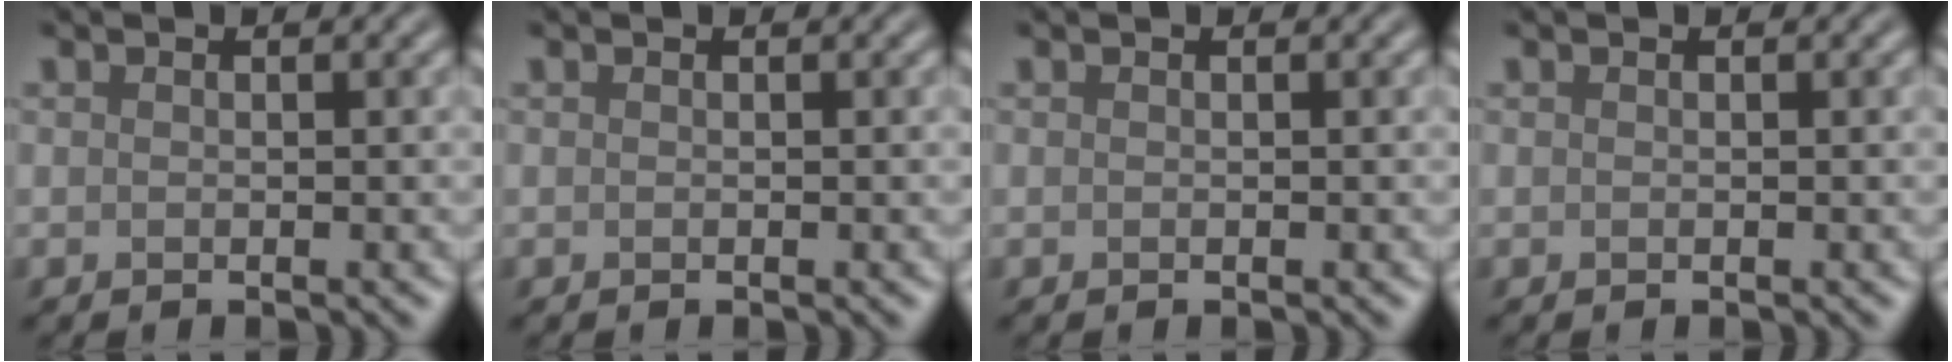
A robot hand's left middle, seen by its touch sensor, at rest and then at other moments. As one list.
[{"total": 0.0}, {"total": 0.0}, {"total": 0.0}]